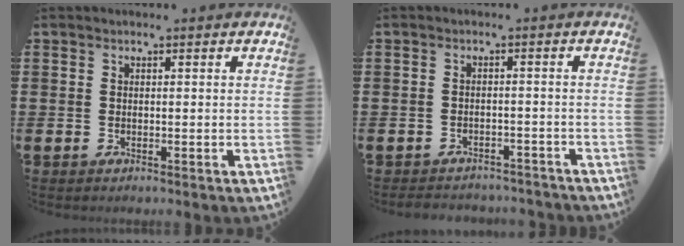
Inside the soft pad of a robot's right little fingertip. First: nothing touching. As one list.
[{"total": 1.8, "force": [-1.8, 0.1, -0.2], "torque": [-0.004, 0.003, -0.040]}]